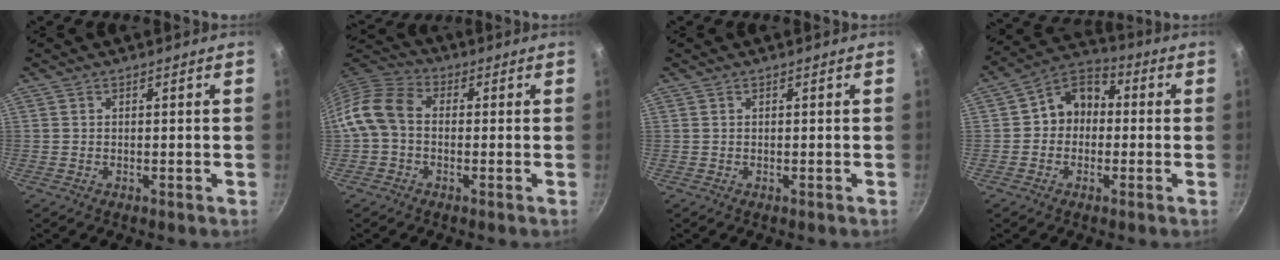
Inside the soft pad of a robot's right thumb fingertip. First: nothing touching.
{"total": 8.9, "force": [-0.6, 6.6, 5.9], "torque": [-0.107, 0.029, -0.033]}
{"total": 0.0}
{"total": 8.9, "force": [-0.2, 7.4, 4.9], "torque": [-0.036, 0.031, -0.025]}